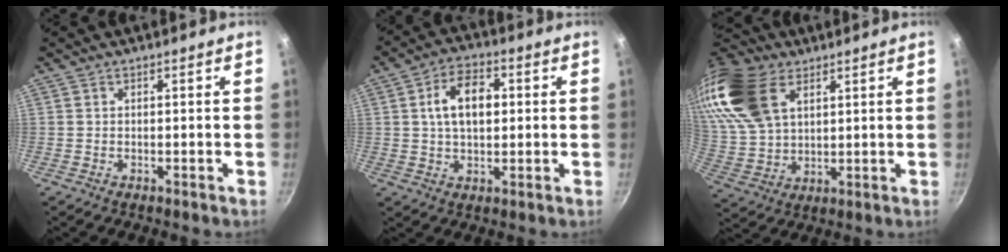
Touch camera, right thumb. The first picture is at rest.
{"total": 9.7, "force": [1.6, 6.0, 7.5], "torque": [-0.111, 0.011, 0.021]}
{"total": 20.0, "force": [9.2, 12.3, 12.7], "torque": [-0.266, -0.007, 0.186]}